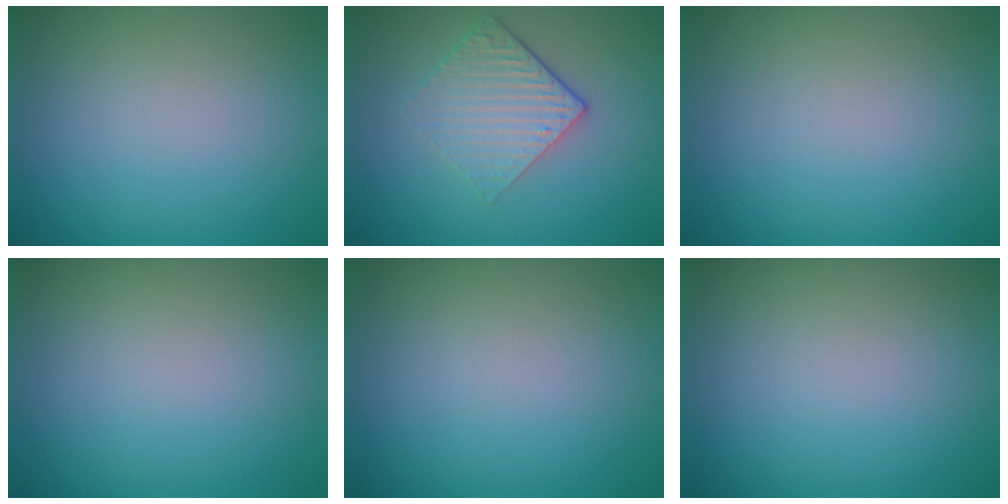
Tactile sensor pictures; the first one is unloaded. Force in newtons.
{"total": 4.3, "press": 2.9, "slide": 3.1}
{"total": 0.0}
{"total": 0.0}
{"total": 0.0}
{"total": 0.0}